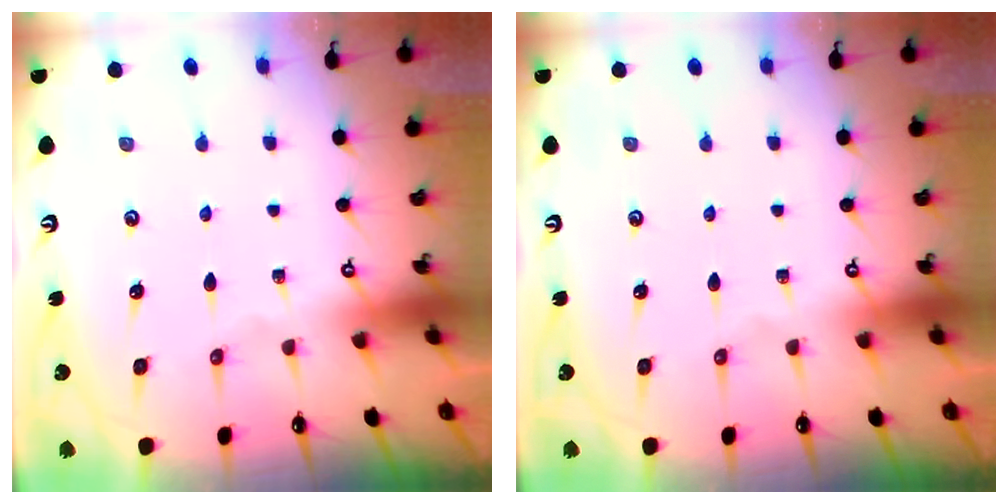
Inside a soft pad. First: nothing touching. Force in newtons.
{"total": 0.0}